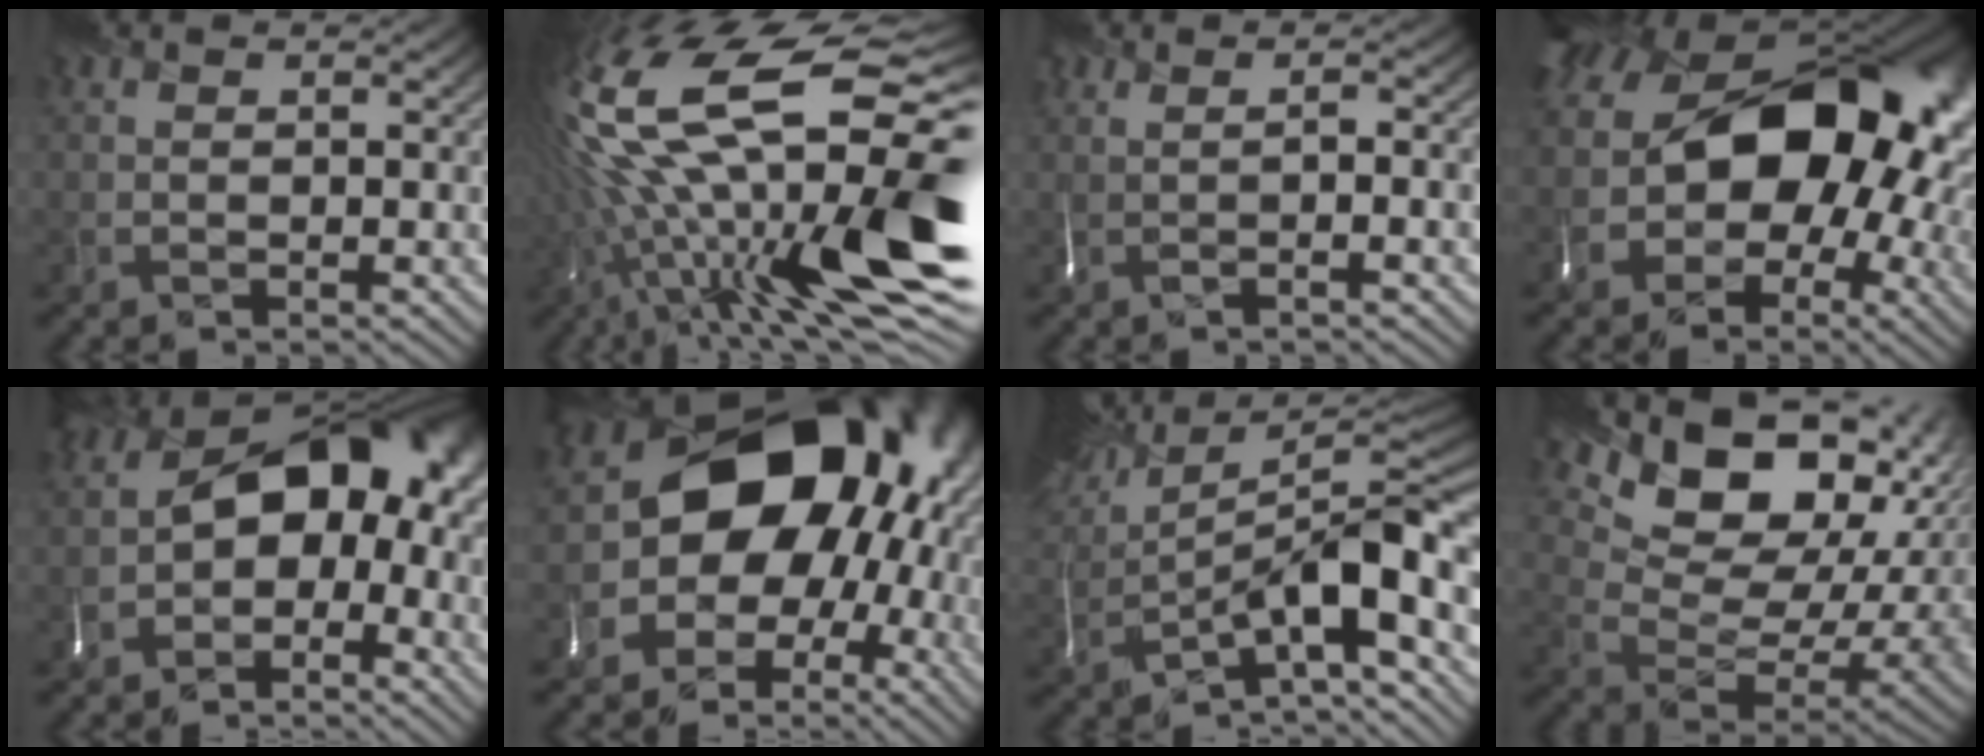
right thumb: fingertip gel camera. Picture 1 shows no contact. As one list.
[{"total": 21.8, "force": [-1.0, 9.0, 19.9], "torque": [-0.376, -0.016, -0.019]}, {"total": 1.8, "force": [-0.6, 0.4, 1.6], "torque": [-0.024, -0.002, -0.017]}, {"total": 20.3, "force": [0.2, 15.2, 13.5], "torque": [-0.163, -0.023, -0.007]}, {"total": 14.0, "force": [-2.0, 9.6, 10.0], "torque": [-0.123, -0.008, -0.031]}, {"total": 19.0, "force": [-0.4, 15.9, 10.4], "torque": [-0.132, -0.041, -0.009]}, {"total": 15.7, "force": [-1.6, 7.3, 13.8], "torque": [-0.241, -0.011, -0.017]}, {"total": 20.3, "force": [11.6, 11.6, 11.9], "torque": [-0.218, 0.048, 0.198]}]